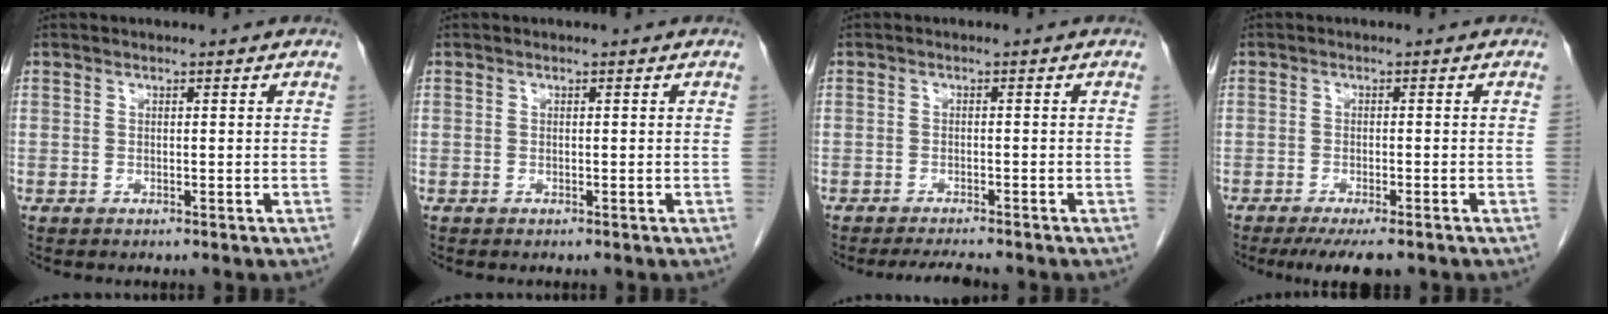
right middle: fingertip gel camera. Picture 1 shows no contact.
{"total": 0.0}
{"total": 3.4, "force": [-3.1, 0.0, 1.3], "torque": [-0.024, -0.013, -0.047]}
{"total": 6.1, "force": [-4.6, 1.1, 3.8], "torque": [-0.053, -0.013, -0.069]}